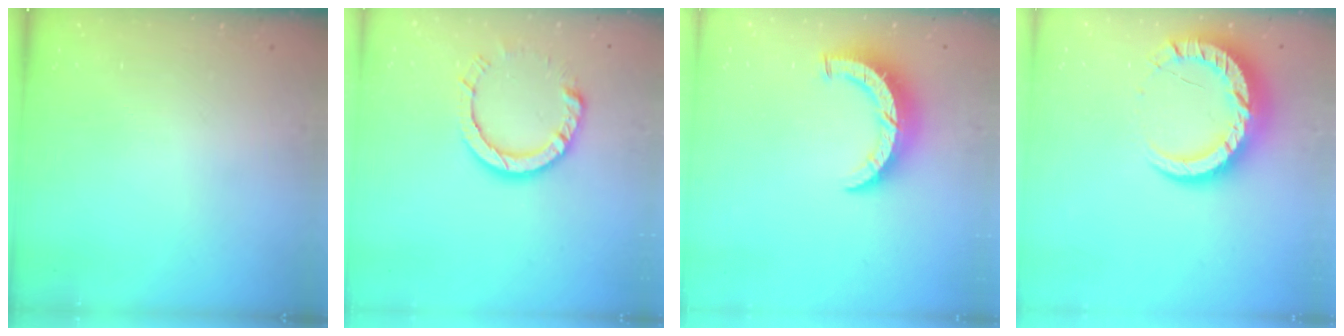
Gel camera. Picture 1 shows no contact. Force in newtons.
{"total": 9.1, "press": 9.1, "slide": 0.7}
{"total": 8.4, "press": 8.4, "slide": 0.7}
{"total": 13.4, "press": 13.4, "slide": 1.1}